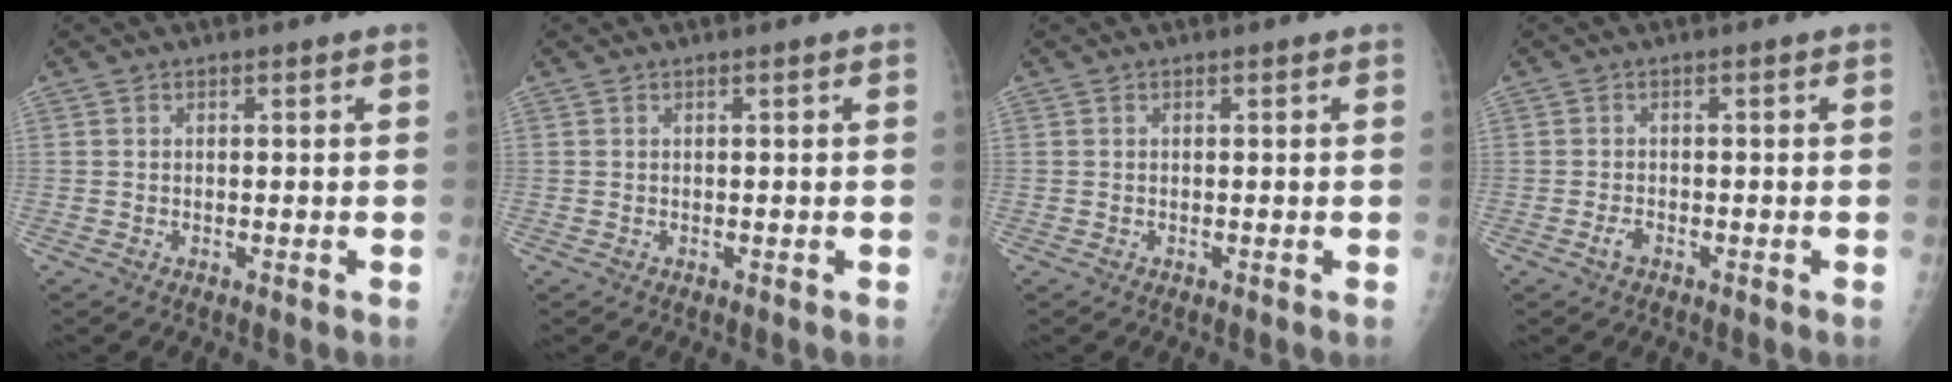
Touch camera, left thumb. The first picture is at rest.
{"total": 0.0}
{"total": 0.0}
{"total": 1.3, "force": [-0.9, 0.7, 0.6], "torque": [-0.010, 0.007, -0.019]}